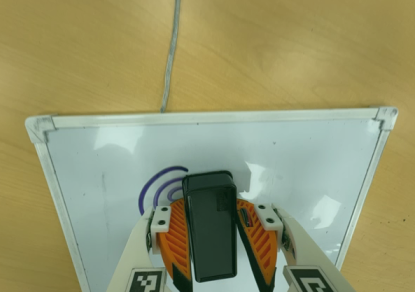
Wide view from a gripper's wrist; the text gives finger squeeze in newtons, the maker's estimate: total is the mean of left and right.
{"total": 12.0, "left": 13.1, "right": 11.0}